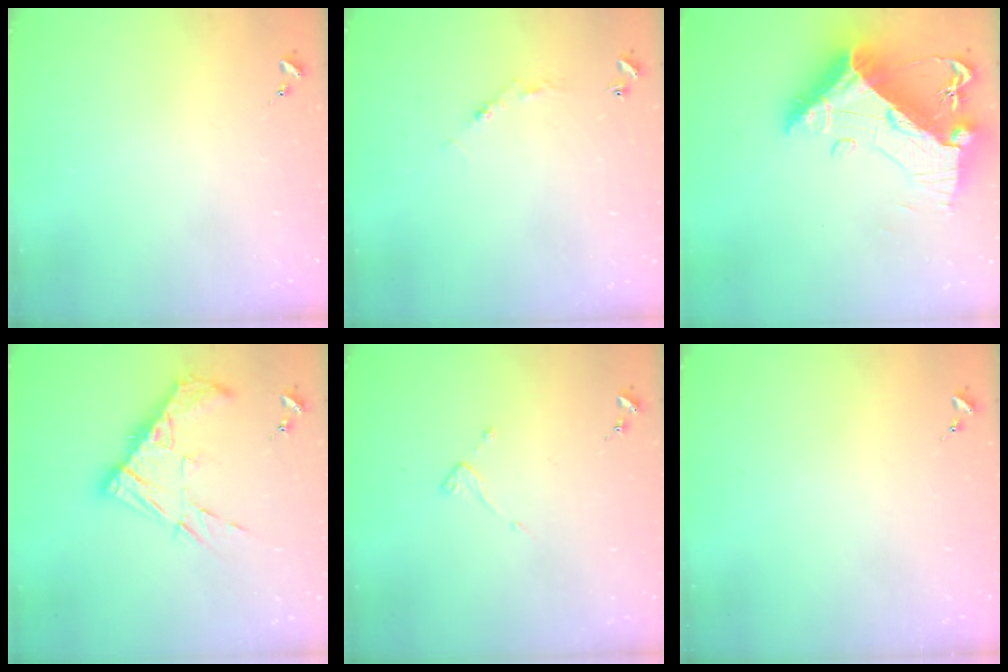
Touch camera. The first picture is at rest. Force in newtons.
{"total": 4.1, "press": 4.1, "slide": 0.3}
{"total": 19.4, "press": 19.3, "slide": 2.1}
{"total": 13.3, "press": 13.2, "slide": 1.2}
{"total": 3.5, "press": 3.5, "slide": 0.3}
{"total": 0.0}